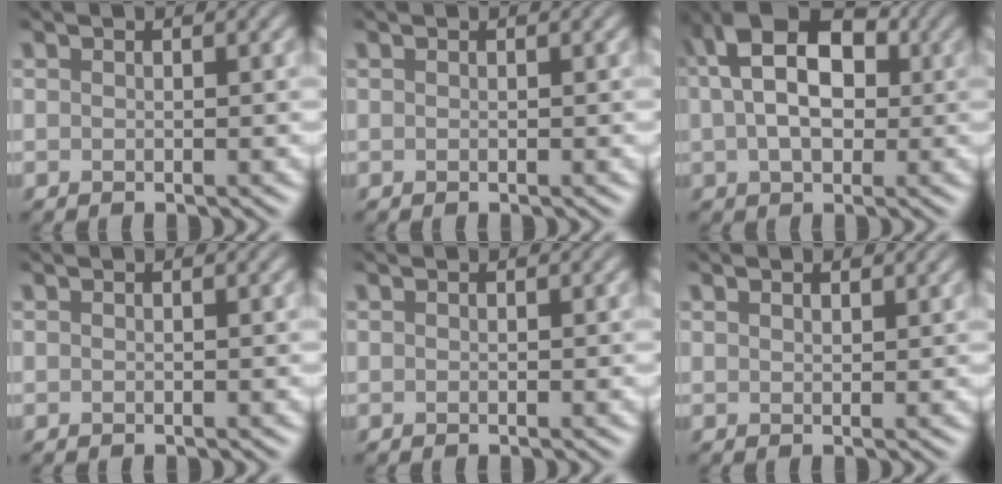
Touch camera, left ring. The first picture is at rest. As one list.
[{"total": 0.0}, {"total": 8.9, "force": [1.8, 5.7, 6.7], "torque": [-0.125, 0.031, 0.020]}, {"total": 0.0}, {"total": 0.0}, {"total": 0.9, "force": [0.8, 0.3, 0.4], "torque": [-0.013, 0.003, 0.016]}]